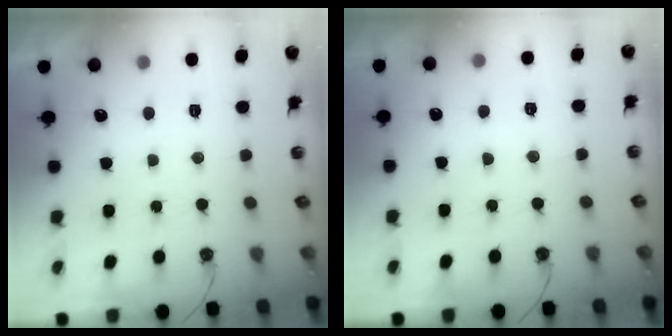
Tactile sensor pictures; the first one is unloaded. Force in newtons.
{"total": 5.4, "press": 5.3, "slide": 1.0}